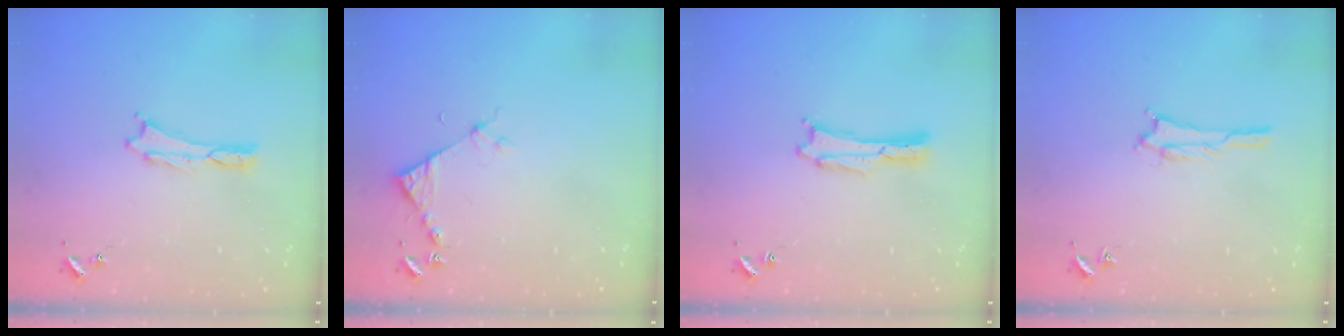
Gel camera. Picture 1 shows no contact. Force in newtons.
{"total": 4.1, "press": 4.1, "slide": 0.3}
{"total": 0.7, "press": 0.7, "slide": 0.1}
{"total": 1.7, "press": 1.7, "slide": 0.2}